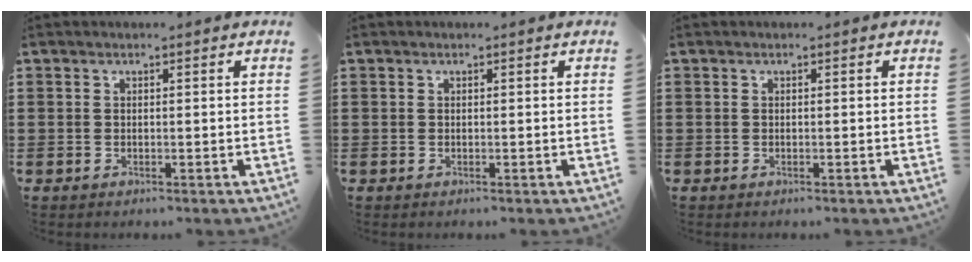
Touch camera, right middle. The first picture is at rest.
{"total": 0.0}
{"total": 0.0}